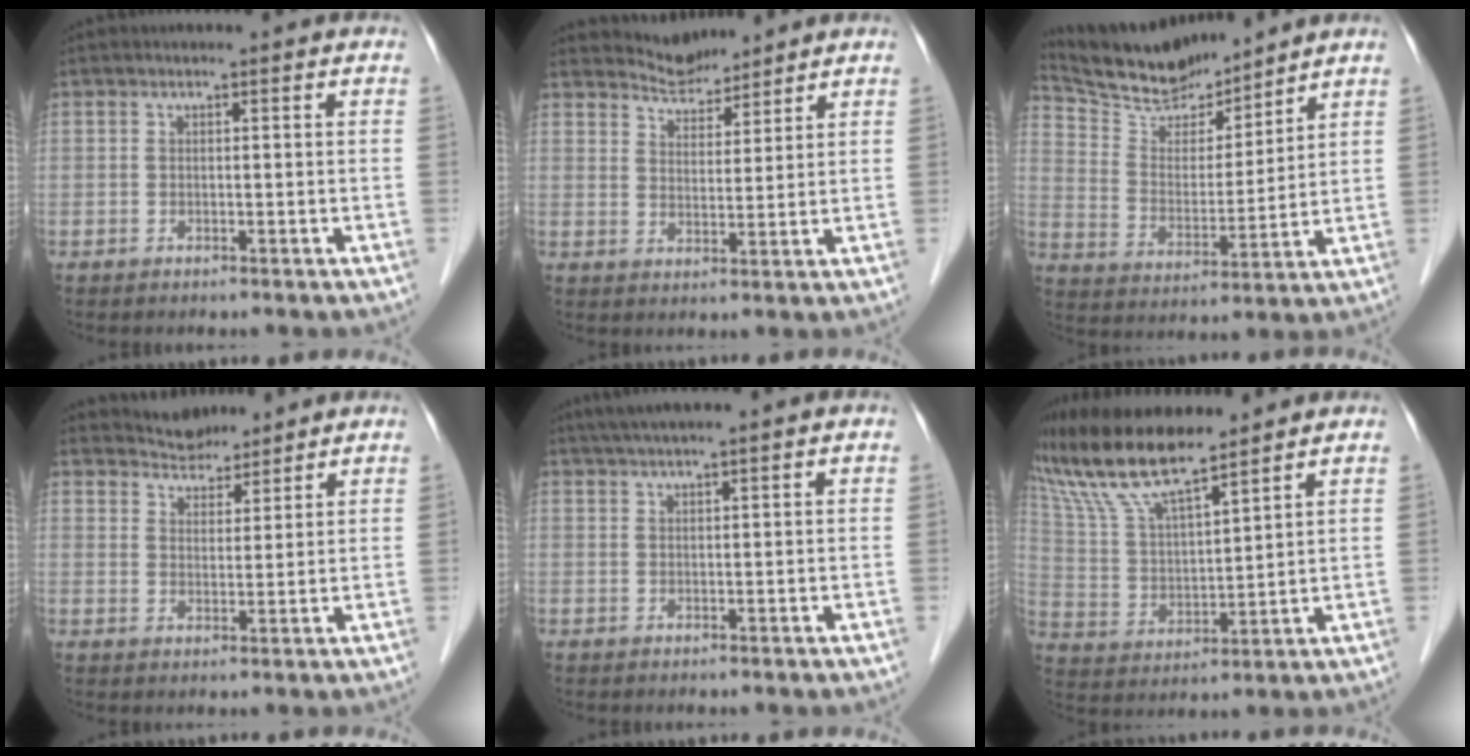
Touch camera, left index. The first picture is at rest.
{"total": 5.1, "force": [5.0, 1.0, 0.0], "torque": [-0.003, 0.011, 0.091]}
{"total": 11.7, "force": [11.1, 2.0, 3.1], "torque": [-0.066, 0.007, 0.211]}
{"total": 4.6, "force": [4.4, 1.2, 0.0], "torque": [-0.002, 0.014, 0.076]}
{"total": 4.0, "force": [3.1, -0.6, 2.5], "torque": [-0.044, 0.023, 0.057]}
{"total": 14.0, "force": [11.8, 1.8, 7.3], "torque": [-0.157, 0.014, 0.230]}